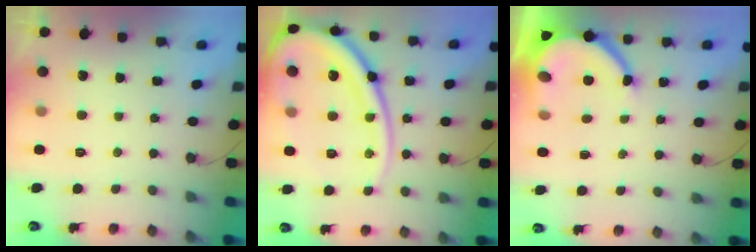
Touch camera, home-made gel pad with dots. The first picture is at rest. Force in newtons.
{"total": 25.0, "press": 24.9, "slide": 2.8}
{"total": 9.0, "press": 8.9, "slide": 0.9}